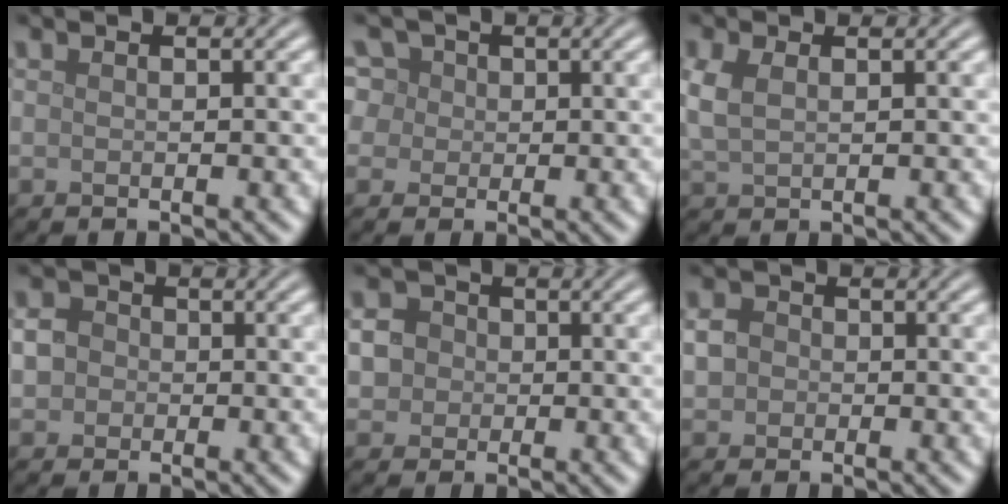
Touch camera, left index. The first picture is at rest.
{"total": 7.5, "force": [3.4, 5.8, 3.4], "torque": [-0.050, 0.035, 0.019]}
{"total": 2.4, "force": [0.7, 1.4, 1.8], "torque": [-0.048, 0.003, 0.017]}
{"total": 2.8, "force": [0.1, 2.5, 1.2], "torque": [-0.008, 0.010, -0.010]}
{"total": 5.2, "force": [0.4, 4.8, 2.0], "torque": [-0.036, 0.032, -0.013]}
{"total": 1.9, "force": [0.0, 1.8, 0.8], "torque": [-0.011, 0.002, -0.007]}